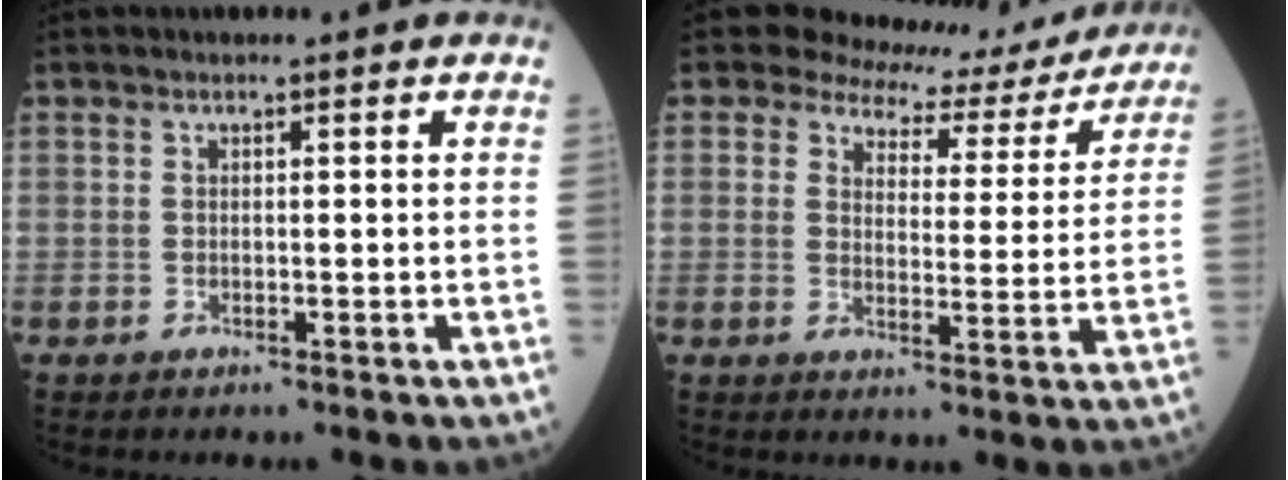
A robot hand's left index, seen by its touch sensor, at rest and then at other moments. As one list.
[{"total": 11.4, "force": [10.6, 4.0, 1.2], "torque": [-0.008, -0.008, 0.116]}]